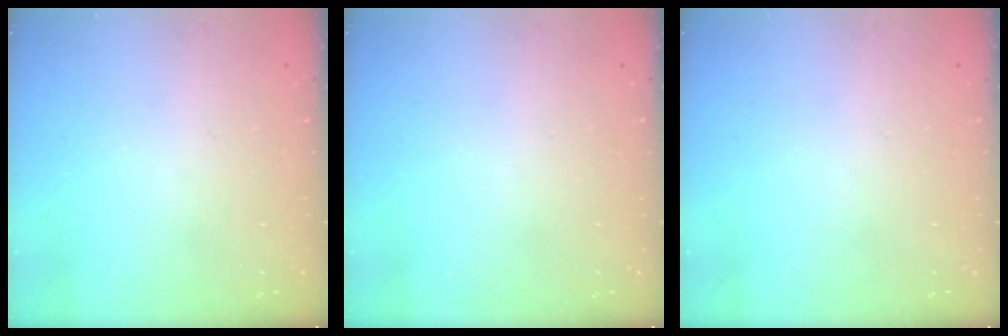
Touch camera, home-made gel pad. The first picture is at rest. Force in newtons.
{"total": 0.0}
{"total": 0.0}